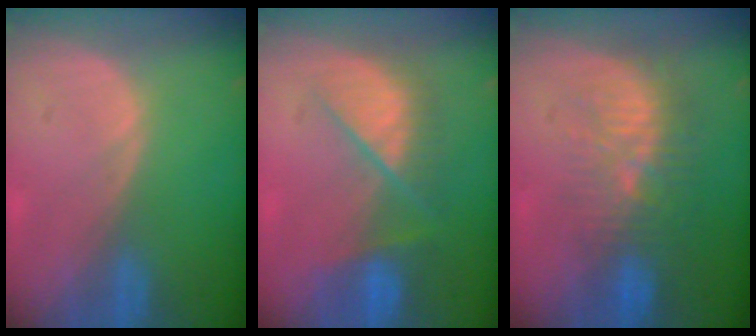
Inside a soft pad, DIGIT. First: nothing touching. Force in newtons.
{"total": 7.4, "press": 7.3, "slide": 1.3}
{"total": 9.6, "press": 9.0, "slide": 3.5}